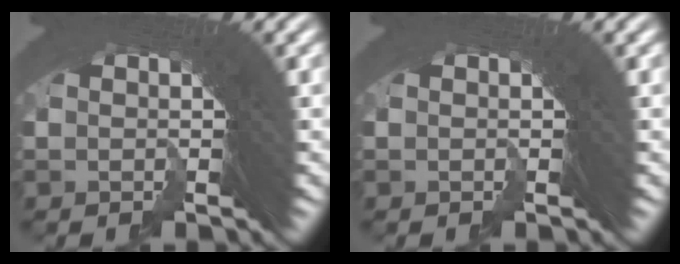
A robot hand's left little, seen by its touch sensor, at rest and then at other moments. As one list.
[{"total": 0.0}]